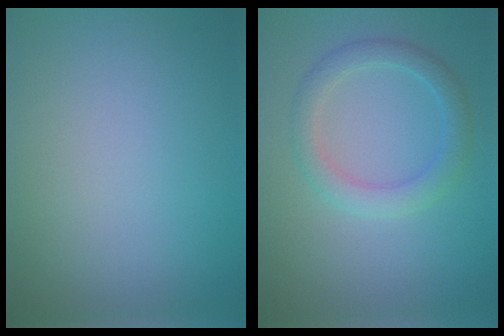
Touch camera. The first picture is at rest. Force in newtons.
{"total": 2.9, "press": 2.9, "slide": 0.1}